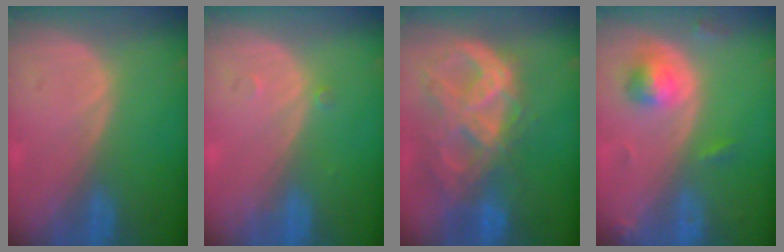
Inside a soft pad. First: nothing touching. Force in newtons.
{"total": 0.7, "press": 0.7, "slide": 0.1}
{"total": 10.9, "press": 9.2, "slide": 5.7}
{"total": 4.4, "press": 4.4, "slide": 0.6}